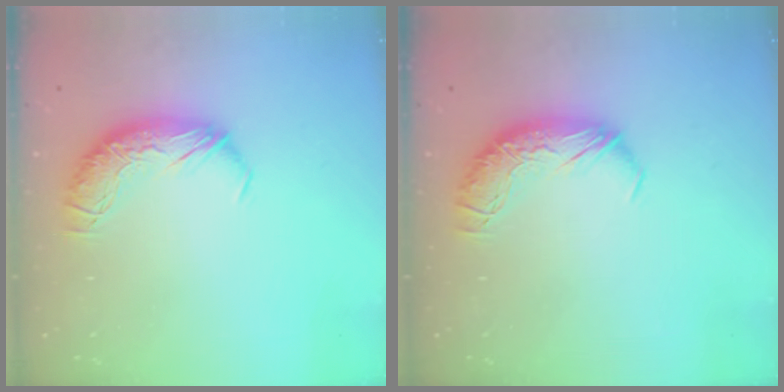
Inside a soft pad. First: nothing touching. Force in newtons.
{"total": 0.0}